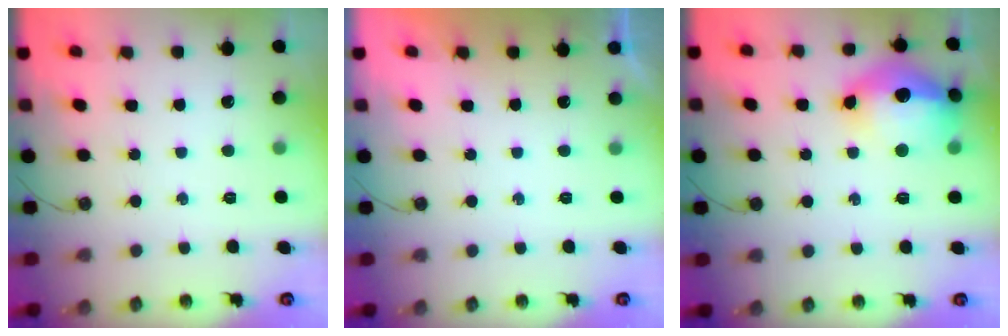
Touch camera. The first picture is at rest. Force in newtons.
{"total": 0.0}
{"total": 17.5, "press": 17.4, "slide": 1.6}